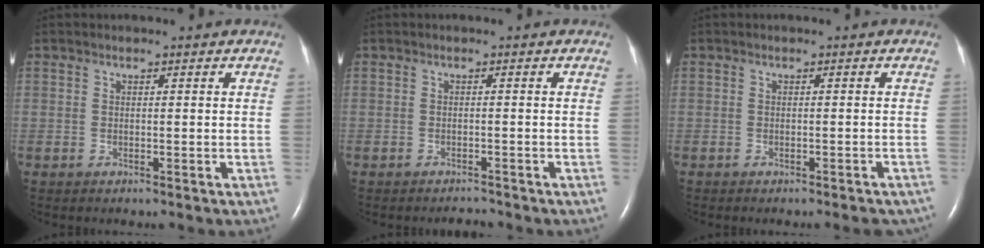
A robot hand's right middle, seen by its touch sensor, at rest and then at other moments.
{"total": 1.2, "force": [-1.2, 0.2, 0.0], "torque": [-0.006, -0.006, -0.015]}
{"total": 3.6, "force": [-3.3, 0.9, 1.3], "torque": [-0.012, -0.006, -0.036]}